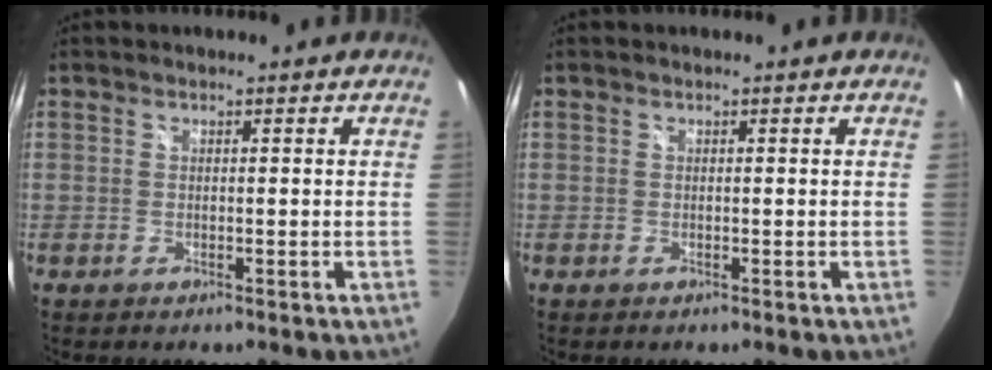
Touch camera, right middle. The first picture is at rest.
{"total": 0.0}